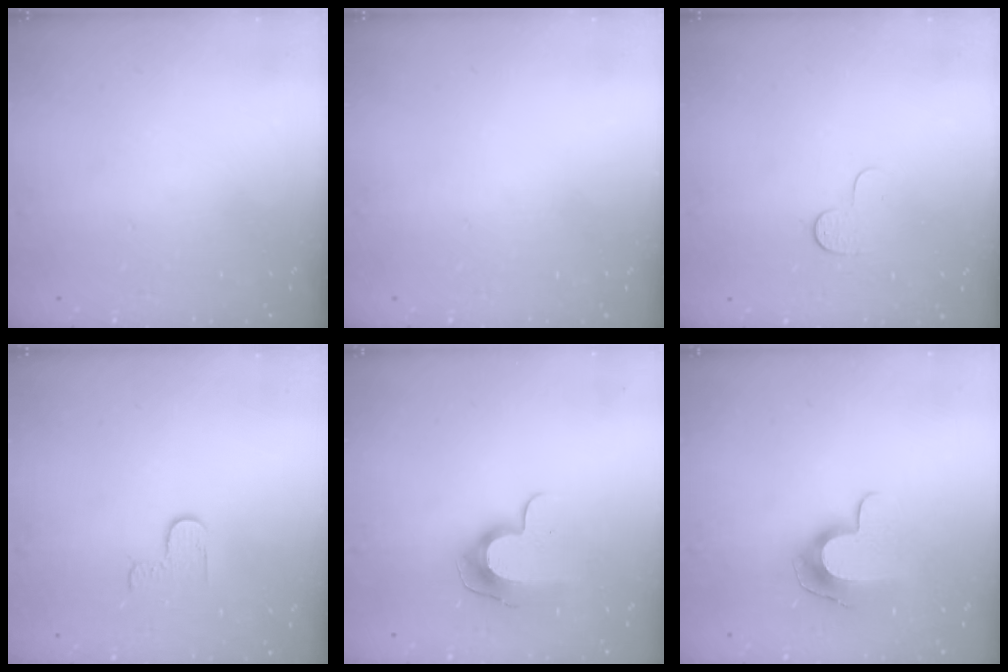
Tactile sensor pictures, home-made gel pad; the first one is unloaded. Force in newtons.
{"total": 0.0}
{"total": 3.9, "press": 3.9, "slide": 0.3}
{"total": 2.7, "press": 2.6, "slide": 0.4}
{"total": 10.1, "press": 10.0, "slide": 1.0}
{"total": 9.9, "press": 9.9, "slide": 0.3}